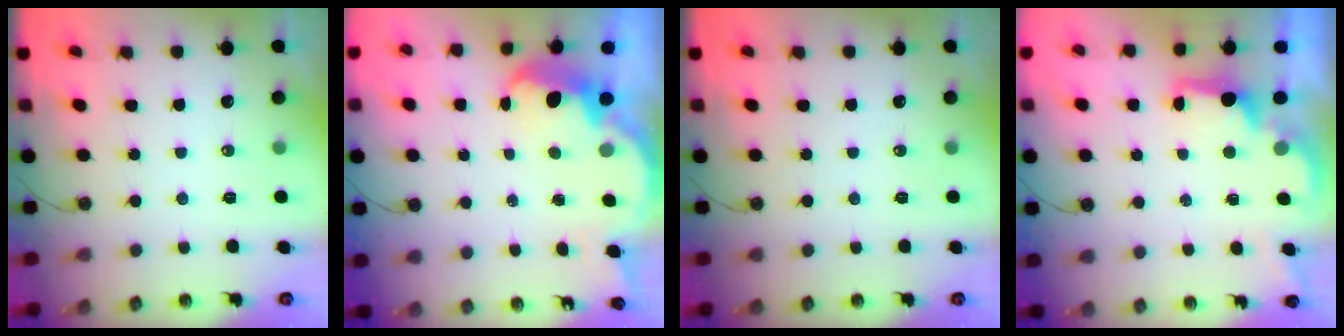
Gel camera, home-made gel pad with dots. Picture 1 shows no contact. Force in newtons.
{"total": 5.8, "press": 5.7, "slide": 0.6}
{"total": 0.0}
{"total": 2.0, "press": 1.9, "slide": 0.8}